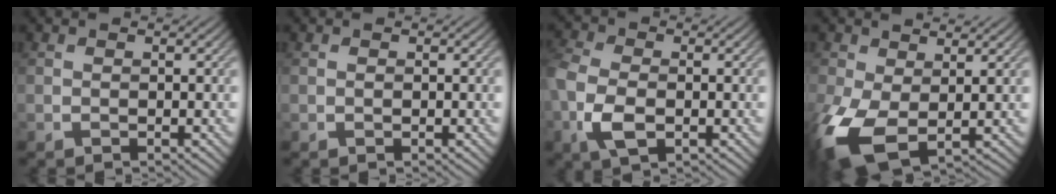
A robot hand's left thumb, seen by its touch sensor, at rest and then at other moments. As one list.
[{"total": 0.0}, {"total": 6.5, "force": [-2.0, 4.0, 4.8], "torque": [-0.130, -0.007, -0.048]}, {"total": 9.9, "force": [-1.3, 6.0, 7.7], "torque": [-0.208, -0.027, -0.018]}]